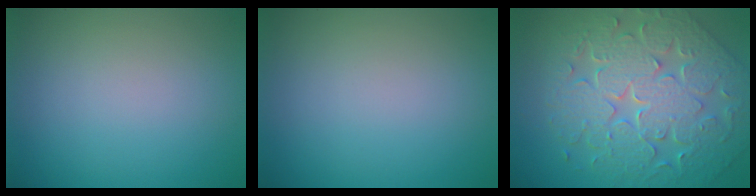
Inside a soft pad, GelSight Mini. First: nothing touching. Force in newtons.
{"total": 0.0}
{"total": 7.8, "press": 6.7, "slide": 4.0}